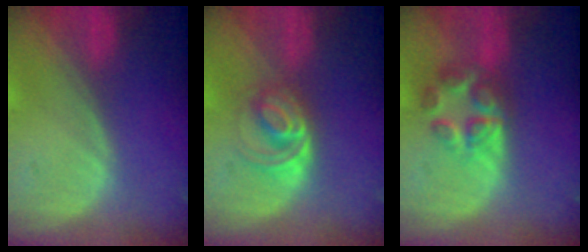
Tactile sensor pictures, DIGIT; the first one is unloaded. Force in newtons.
{"total": 5.2, "press": 4.9, "slide": 1.7}
{"total": 6.7, "press": 5.7, "slide": 3.5}